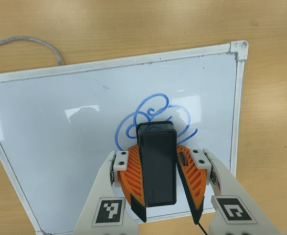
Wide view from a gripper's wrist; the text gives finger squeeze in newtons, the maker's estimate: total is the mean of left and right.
{"total": 12.9, "left": 14.3, "right": 11.6}